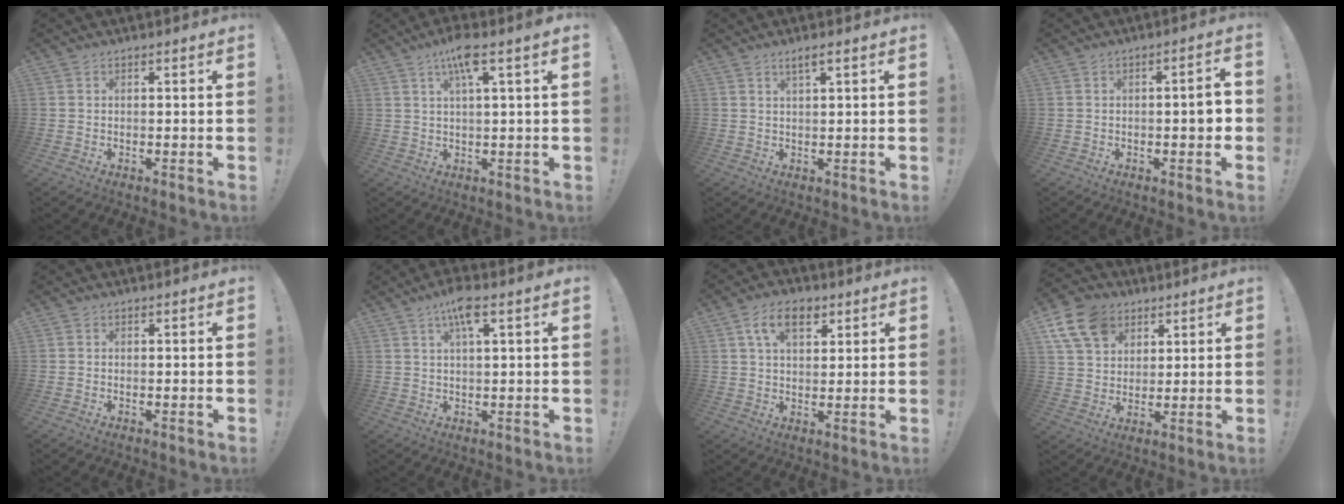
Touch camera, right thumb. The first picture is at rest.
{"total": 7.2, "force": [3.2, 0.9, 6.4], "torque": [-0.111, -0.005, 0.049]}
{"total": 2.5, "force": [1.5, 0.3, 2.1], "torque": [-0.041, -0.001, 0.024]}
{"total": 4.4, "force": [-1.0, 0.9, 4.2], "torque": [-0.058, 0.005, -0.019]}
{"total": 0.0}
{"total": 6.3, "force": [3.0, 1.2, 5.3], "torque": [-0.091, -0.005, 0.046]}
{"total": 9.6, "force": [4.3, 5.5, 6.5], "torque": [-0.100, 0.001, 0.079]}
{"total": 13.5, "force": [6.5, 10.0, 6.3], "torque": [-0.106, -0.025, 0.132]}